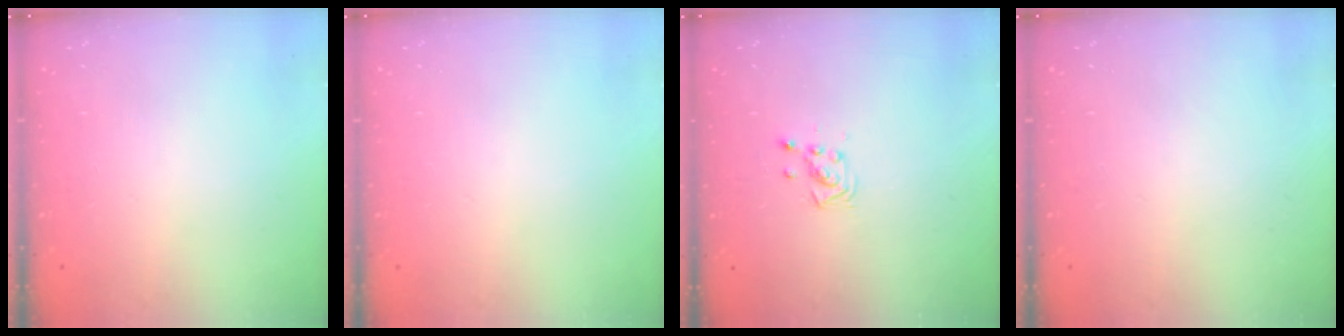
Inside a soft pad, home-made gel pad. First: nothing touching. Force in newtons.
{"total": 0.0}
{"total": 3.6, "press": 3.6, "slide": 0.3}
{"total": 0.0}